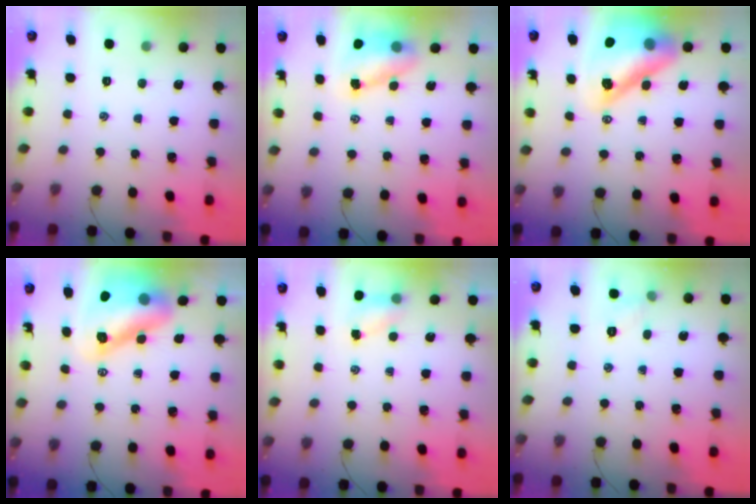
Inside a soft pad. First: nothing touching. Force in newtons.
{"total": 6.8, "press": 6.7, "slide": 0.9}
{"total": 19.3, "press": 18.5, "slide": 5.5}
{"total": 12.8, "press": 12.2, "slide": 3.9}
{"total": 4.0, "press": 3.9, "slide": 1.0}
{"total": 4.7, "press": 4.5, "slide": 1.4}